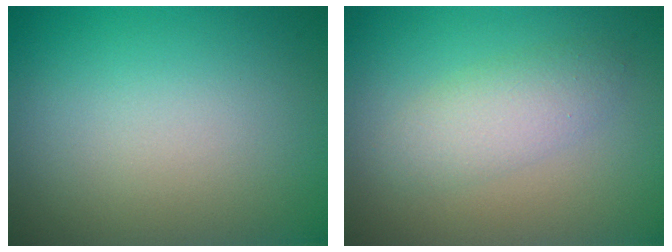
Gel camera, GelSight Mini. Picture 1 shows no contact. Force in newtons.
{"total": 2.5, "press": 2.5, "slide": 0.1}